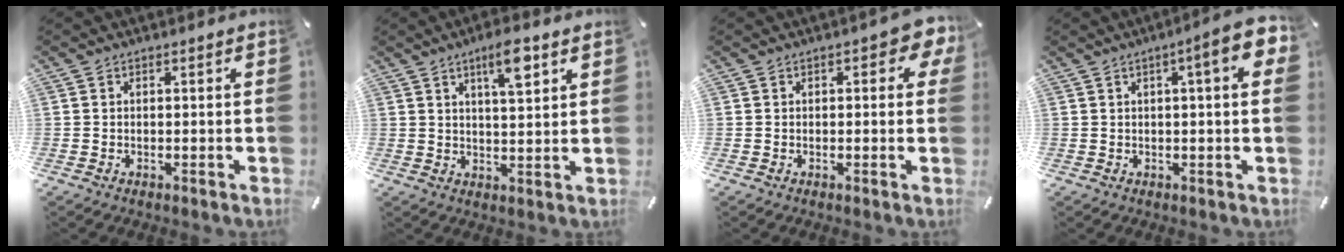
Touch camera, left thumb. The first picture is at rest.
{"total": 7.4, "force": [4.4, 1.7, 5.8], "torque": [-0.091, -0.014, 0.067]}
{"total": 4.2, "force": [1.3, 2.2, 3.4], "torque": [-0.045, 0.002, 0.017]}
{"total": 8.4, "force": [3.1, 1.5, 7.6], "torque": [-0.104, -0.016, 0.044]}